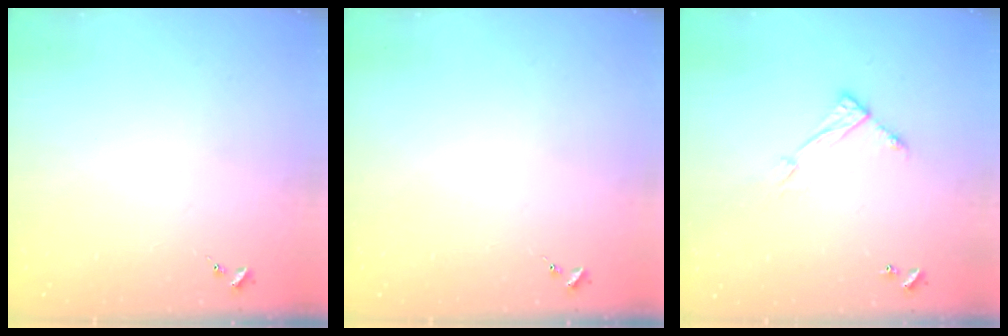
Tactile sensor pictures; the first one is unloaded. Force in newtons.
{"total": 0.0}
{"total": 8.1, "press": 8.1, "slide": 0.6}